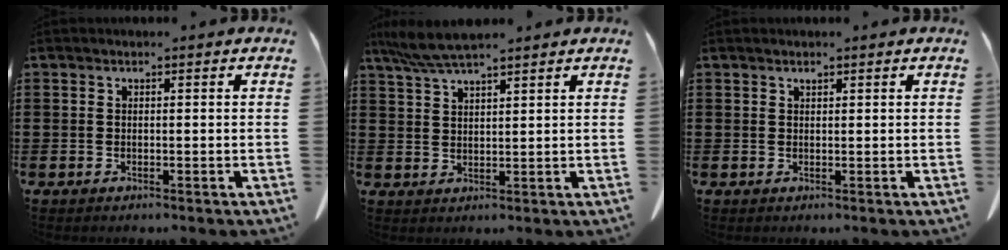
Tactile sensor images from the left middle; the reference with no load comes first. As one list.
[{"total": 5.6, "force": [4.6, 0.5, 3.1], "torque": [-0.071, -0.008, 0.085]}, {"total": 0.5, "force": [0.4, 0.1, 0.3], "torque": [-0.007, -0.001, 0.008]}]